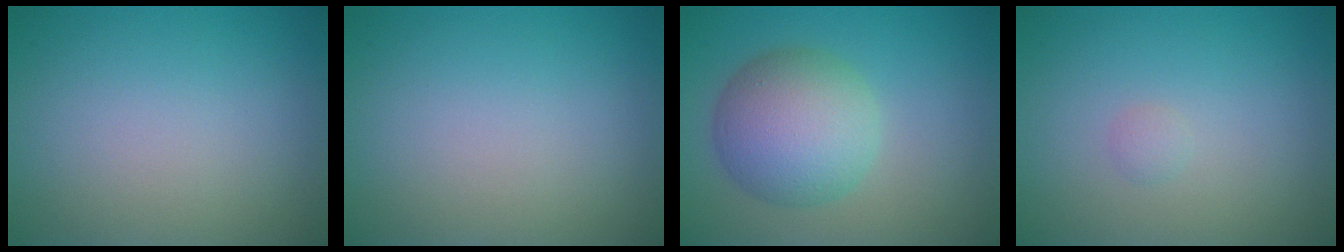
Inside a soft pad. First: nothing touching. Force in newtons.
{"total": 0.0}
{"total": 6.9, "press": 6.9, "slide": 0.2}
{"total": 0.6, "press": 0.6, "slide": 0.0}